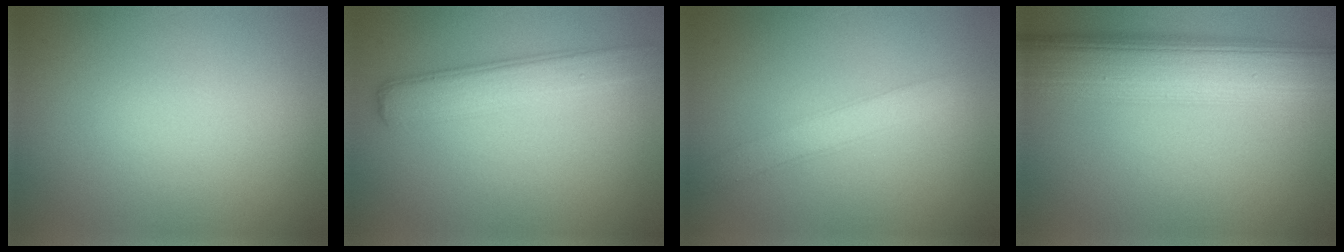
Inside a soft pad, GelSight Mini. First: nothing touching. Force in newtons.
{"total": 4.0, "press": 4.0, "slide": 0.0}
{"total": 2.3, "press": 2.3, "slide": 0.1}
{"total": 10.4, "press": 10.4, "slide": 0.4}